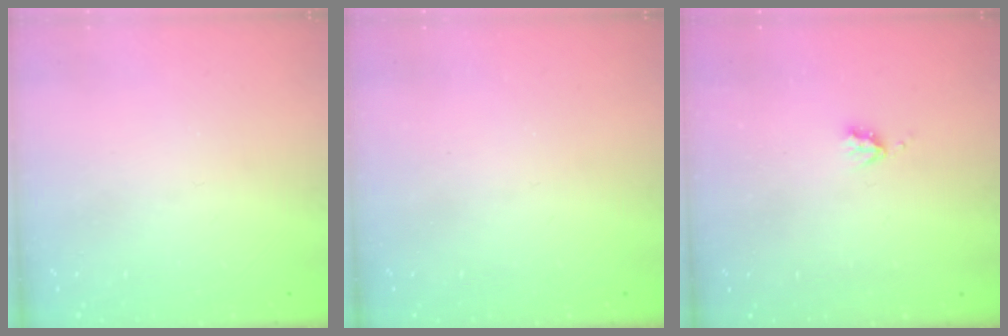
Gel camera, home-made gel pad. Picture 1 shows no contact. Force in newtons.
{"total": 0.0}
{"total": 3.3, "press": 3.3, "slide": 0.5}